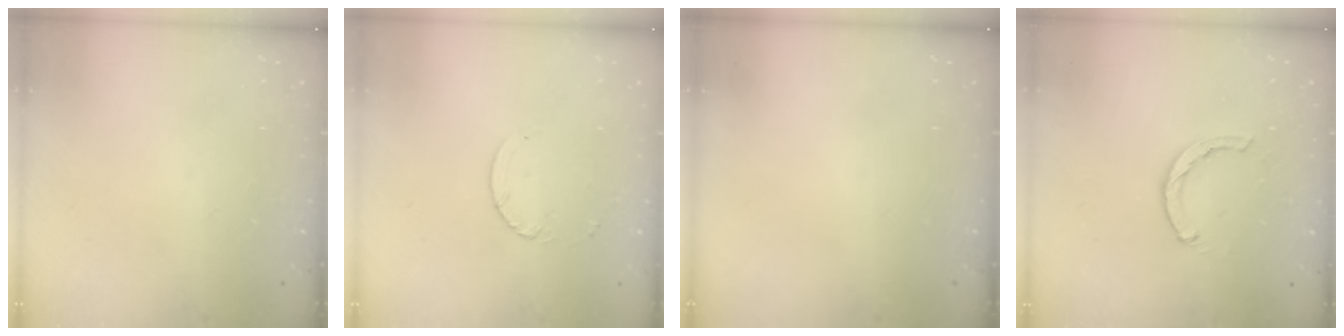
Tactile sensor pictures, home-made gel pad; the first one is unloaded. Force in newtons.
{"total": 3.8, "press": 3.8, "slide": 0.3}
{"total": 0.0}
{"total": 2.1, "press": 2.1, "slide": 0.3}